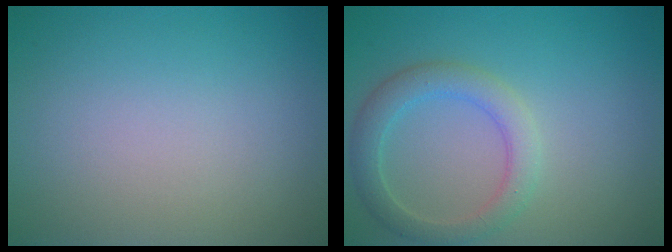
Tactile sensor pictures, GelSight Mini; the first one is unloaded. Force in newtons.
{"total": 3.2, "press": 3.2, "slide": 0.2}